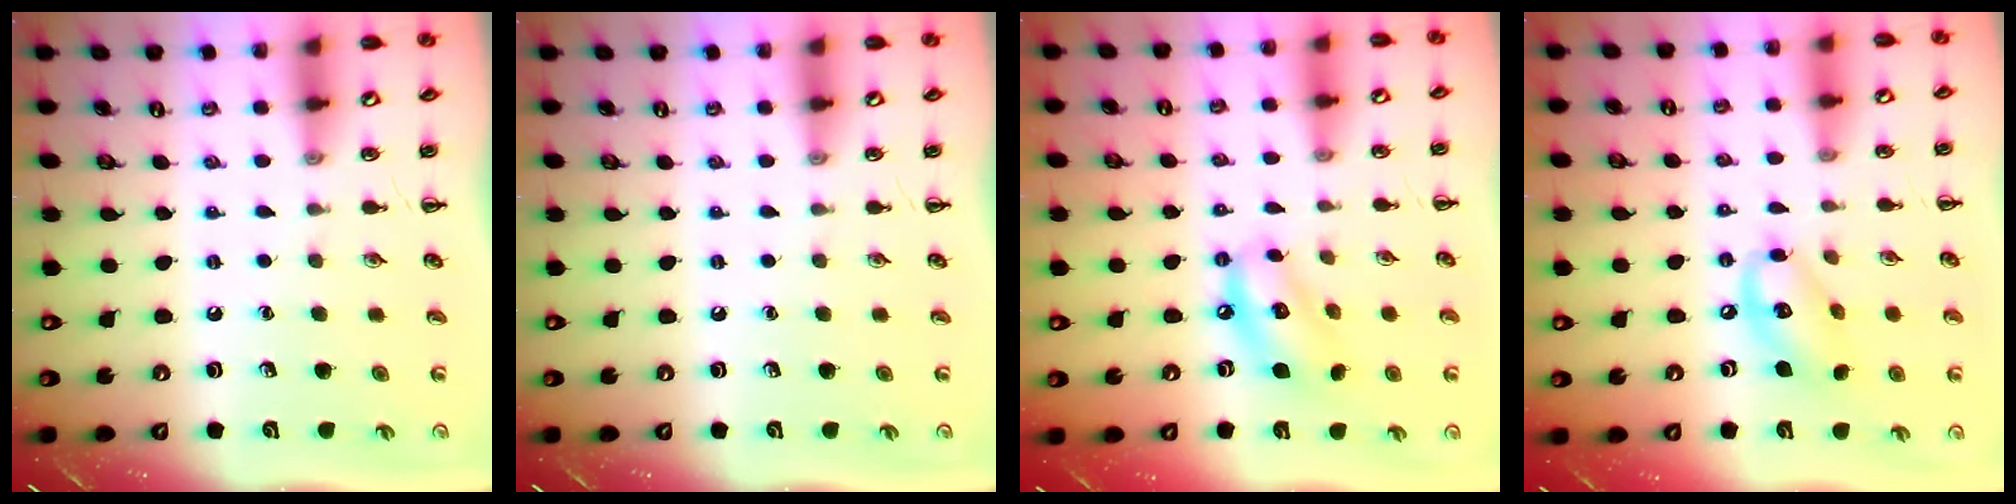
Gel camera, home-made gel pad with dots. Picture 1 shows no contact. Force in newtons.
{"total": 0.0}
{"total": 9.5, "press": 9.3, "slide": 2.1}
{"total": 12.1, "press": 11.8, "slide": 2.4}